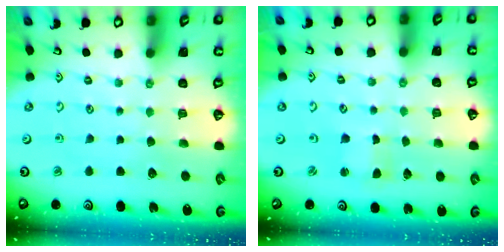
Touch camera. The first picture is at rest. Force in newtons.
{"total": 1.4, "press": 1.4, "slide": 0.2}